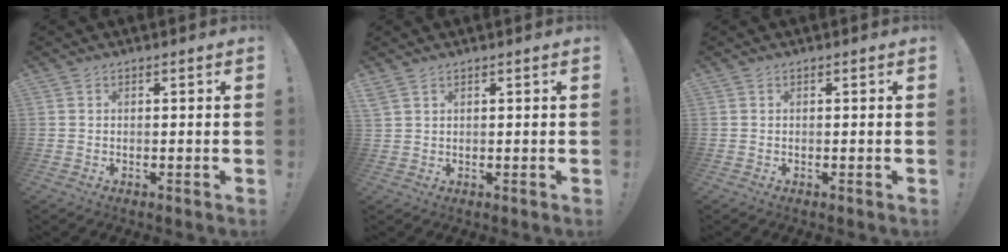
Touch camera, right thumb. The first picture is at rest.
{"total": 2.0, "force": [1.2, 0.8, 1.3], "torque": [-0.027, 0.000, 0.024]}
{"total": 0.0}